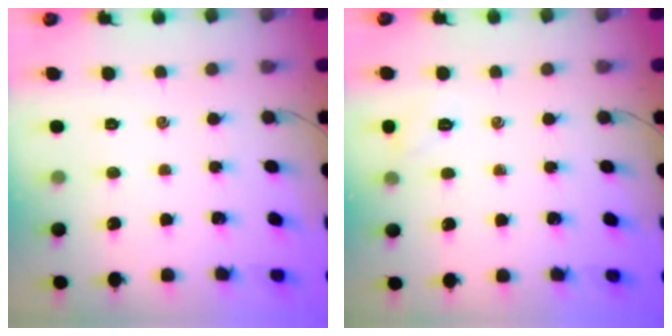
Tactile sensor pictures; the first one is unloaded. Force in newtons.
{"total": 5.1, "press": 4.9, "slide": 1.3}